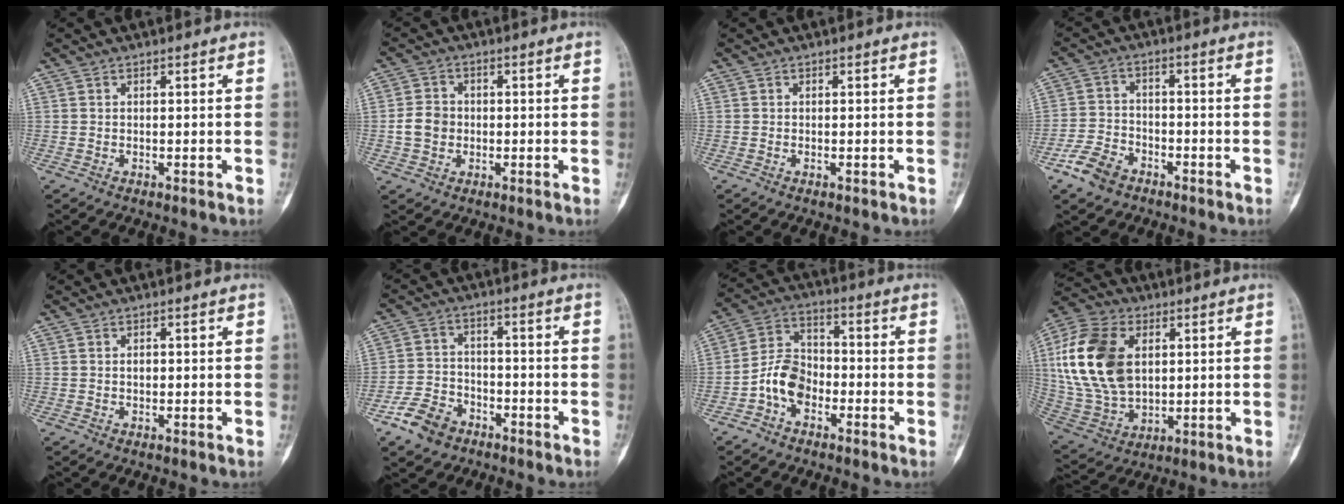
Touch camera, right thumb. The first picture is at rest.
{"total": 5.0, "force": [-0.6, 4.3, 2.5], "torque": [-0.037, 0.011, -0.014]}
{"total": 0.5, "force": [-0.2, 0.2, 0.4], "torque": [-0.006, 0.002, -0.003]}
{"total": 6.9, "force": [-4.5, 4.2, 3.1], "torque": [-0.054, 0.025, -0.085]}
{"total": 0.8, "force": [0.0, 0.5, 0.5], "torque": [-0.005, 0.002, 0.001]}
{"total": 7.8, "force": [-4.9, 5.2, 3.0], "torque": [-0.041, 0.030, -0.092]}
{"total": 8.4, "force": [-3.4, 5.8, 5.0], "torque": [-0.084, 0.035, -0.075]}
{"total": 20.5, "force": [4.0, 13.4, 15.0], "torque": [-0.301, -0.004, 0.081]}